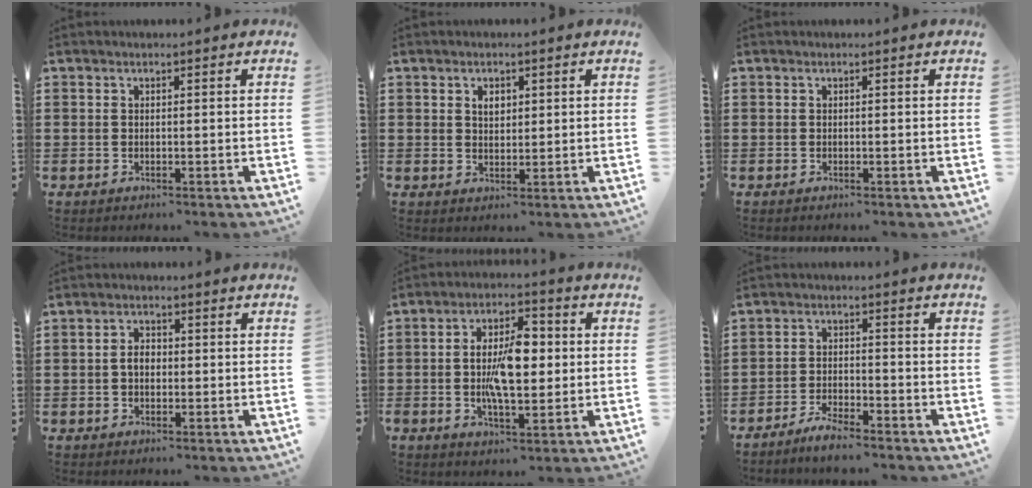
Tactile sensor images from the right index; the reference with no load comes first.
{"total": 1.9, "force": [0.9, 1.2, 1.1], "torque": [-0.018, 0.003, 0.015]}
{"total": 0.0}
{"total": 2.2, "force": [-0.2, 1.4, 1.6], "torque": [-0.032, 0.005, -0.005]}
{"total": 9.0, "force": [-0.1, 4.0, 8.1], "torque": [-0.146, 0.003, -0.010]}
{"total": 2.0, "force": [-1.9, 0.1, 0.6], "torque": [-0.013, 0.004, -0.037]}